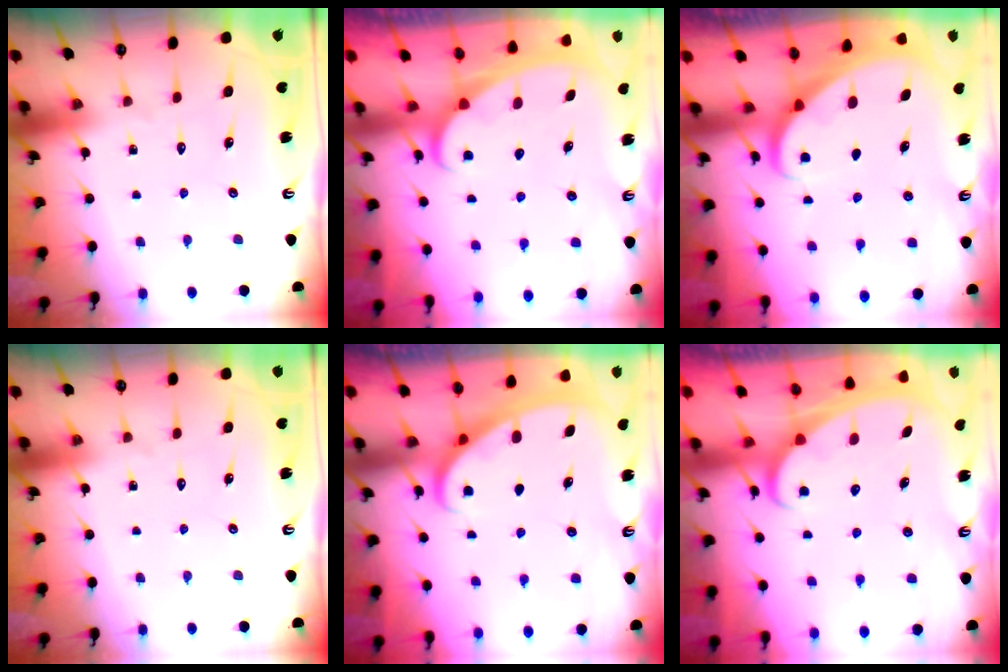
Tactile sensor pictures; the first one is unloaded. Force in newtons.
{"total": 2.6, "press": 2.6, "slide": 0.3}
{"total": 2.2, "press": 2.2, "slide": 0.1}
{"total": 0.0}
{"total": 2.6, "press": 2.6, "slide": 0.4}
{"total": 2.5, "press": 2.5, "slide": 0.4}